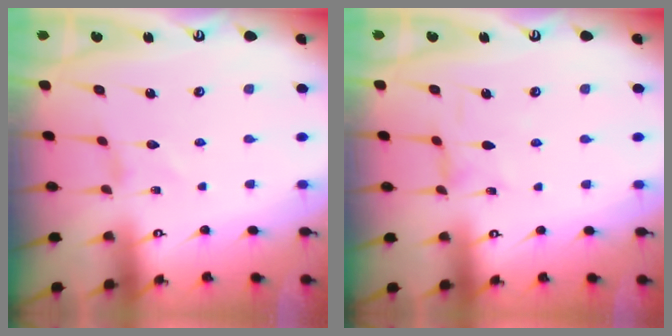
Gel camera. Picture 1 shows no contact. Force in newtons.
{"total": 1.2, "press": 1.2, "slide": 0.4}